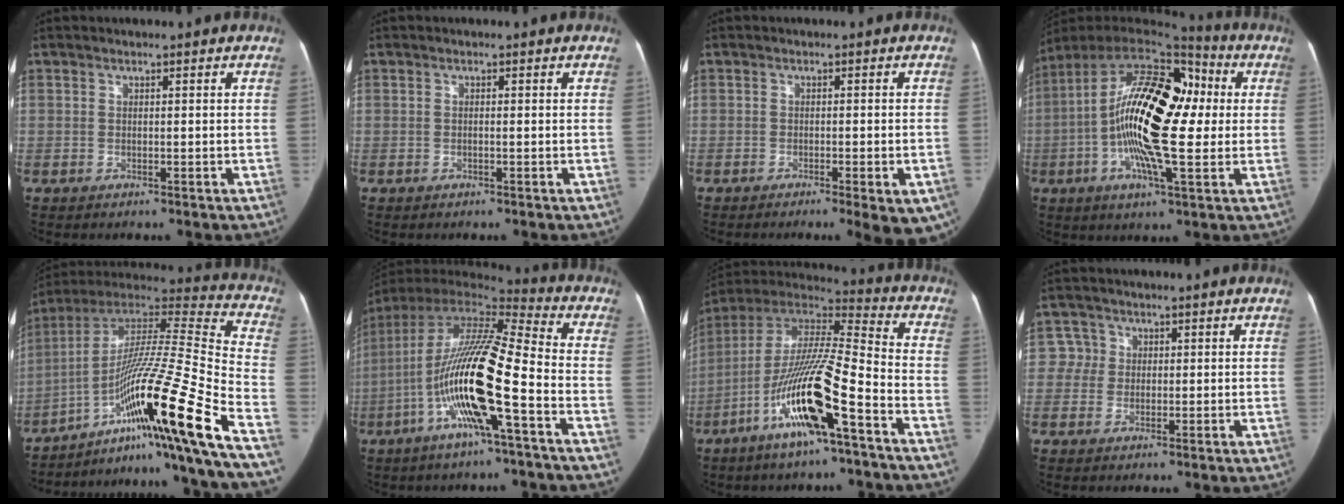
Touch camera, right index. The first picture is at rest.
{"total": 0.0}
{"total": 7.0, "force": [-4.0, 1.1, 5.6], "torque": [-0.055, -0.006, -0.052]}
{"total": 20.6, "force": [0.7, 6.5, 19.5], "torque": [-0.365, 0.033, -0.001]}
{"total": 27.9, "force": [-12.8, -0.7, 24.8], "torque": [-0.377, -0.006, -0.211]}
{"total": 18.5, "force": [-5.9, 0.8, 17.5], "torque": [-0.343, -0.007, -0.119]}
{"total": 17.2, "force": [-8.0, 1.0, 15.2], "torque": [-0.298, -0.007, -0.152]}
{"total": 2.7, "force": [0.4, 2.7, -0.5], "torque": [0.023, 0.008, 0.002]}